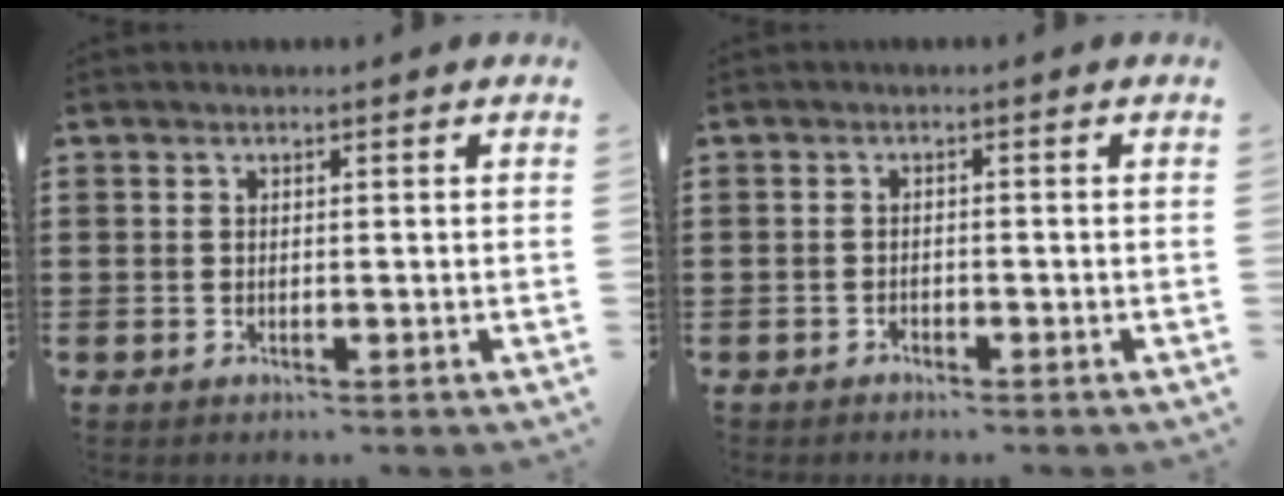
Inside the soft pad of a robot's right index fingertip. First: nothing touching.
{"total": 0.8, "force": [-0.8, 0.3, 0.0], "torque": [-0.004, 0.002, -0.017]}